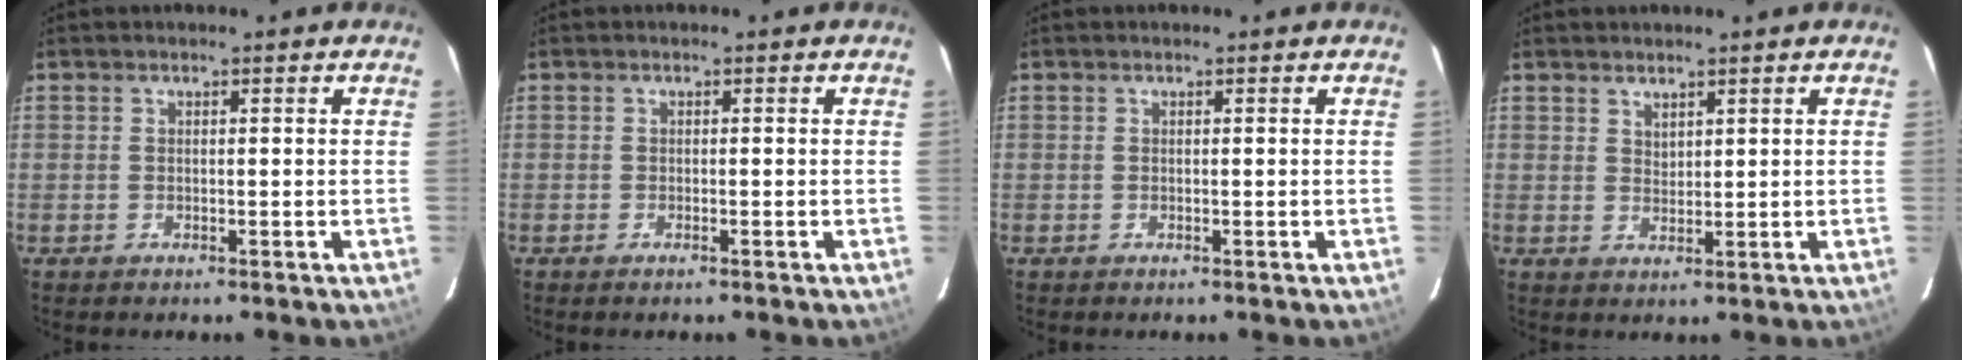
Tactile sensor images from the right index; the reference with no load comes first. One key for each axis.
{"total": 0.6, "fx": -0.5, "fy": 0.0, "fz": 0.4, "tx": -0.007, "ty": 0.001, "tz": -0.009}
{"total": 0.0}
{"total": 2.0, "fx": 1.7, "fy": 0.9, "fz": 0.5, "tx": -0.005, "ty": 0.001, "tz": 0.032}